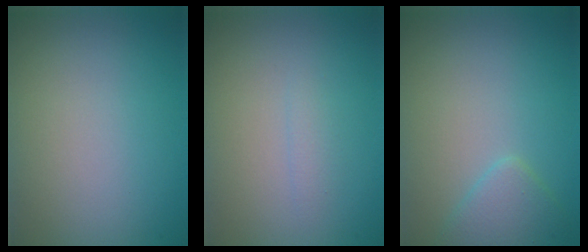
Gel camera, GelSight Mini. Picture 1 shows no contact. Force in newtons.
{"total": 0.7, "press": 0.7, "slide": 0.0}
{"total": 2.4, "press": 2.4, "slide": 0.1}